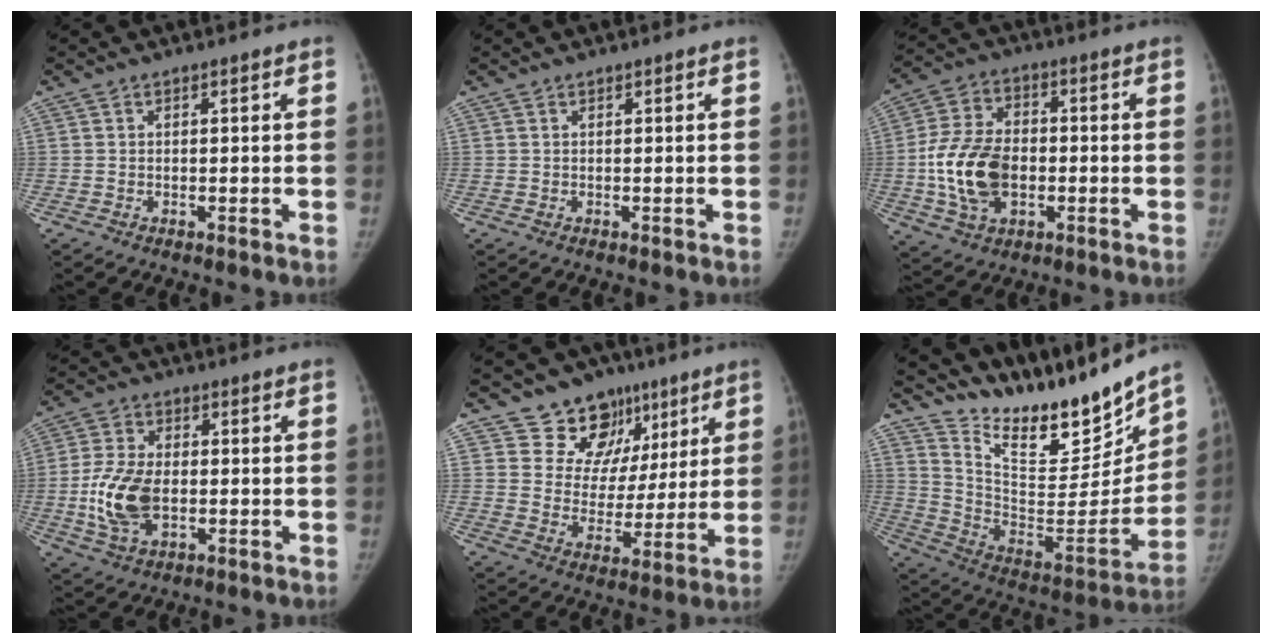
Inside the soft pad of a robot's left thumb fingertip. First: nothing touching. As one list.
[{"total": 0.0}, {"total": 14.9, "force": [-2.1, 9.9, 10.9], "torque": [-0.198, 0.015, -0.033]}, {"total": 11.5, "force": [-1.6, 7.0, 9.0], "torque": [-0.181, 0.004, -0.029]}, {"total": 13.2, "force": [8.2, 9.9, 3.1], "torque": [0.011, -0.030, 0.130]}, {"total": 24.0, "force": [20.6, 5.9, 10.8], "torque": [-0.130, -0.126, 0.339]}]